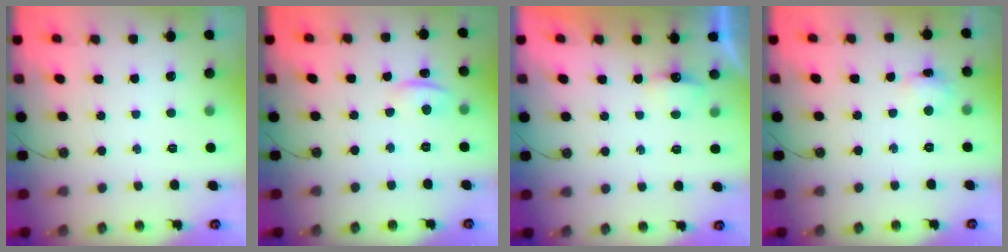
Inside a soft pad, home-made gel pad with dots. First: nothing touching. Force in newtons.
{"total": 1.6, "press": 1.2, "slide": 1.0}
{"total": 3.9, "press": 3.8, "slide": 0.7}
{"total": 2.8, "press": 2.8, "slide": 0.5}